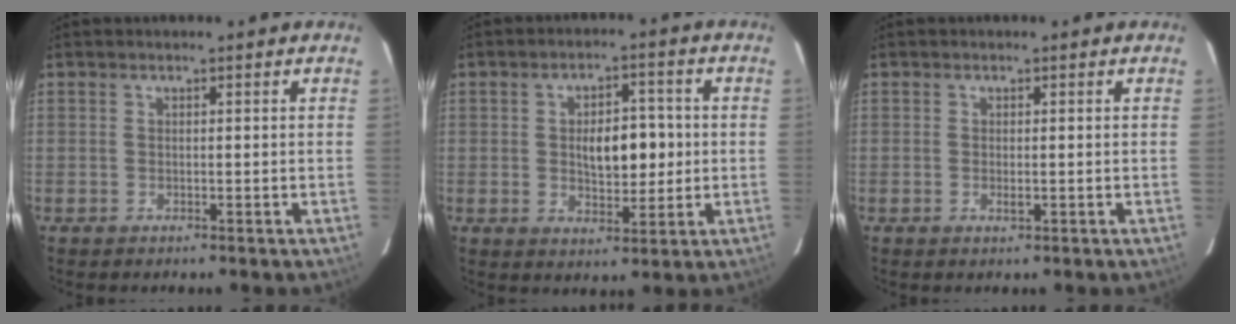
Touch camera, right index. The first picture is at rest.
{"total": 7.5, "force": [0.2, 3.5, 6.6], "torque": [-0.103, 0.009, 0.007]}
{"total": 1.0, "force": [-0.2, 0.3, 0.9], "torque": [-0.017, -0.002, -0.003]}